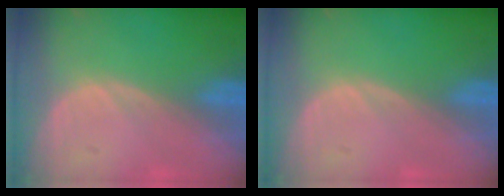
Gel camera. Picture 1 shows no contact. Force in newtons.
{"total": 0.0}